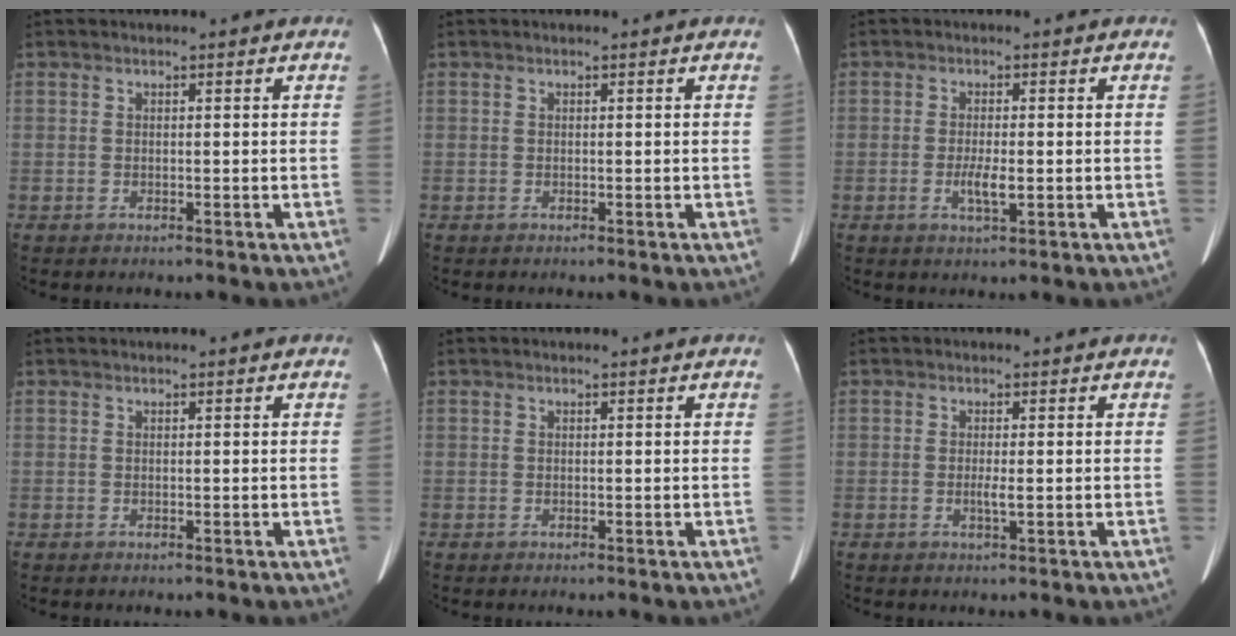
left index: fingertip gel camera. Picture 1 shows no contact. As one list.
[{"total": 0.0}, {"total": 3.0, "force": [-0.8, 0.6, 2.8], "torque": [-0.058, -0.003, -0.013]}, {"total": 0.0}, {"total": 0.0}, {"total": 1.3, "force": [-0.3, 0.0, 1.2], "torque": [-0.027, -0.003, -0.006]}]